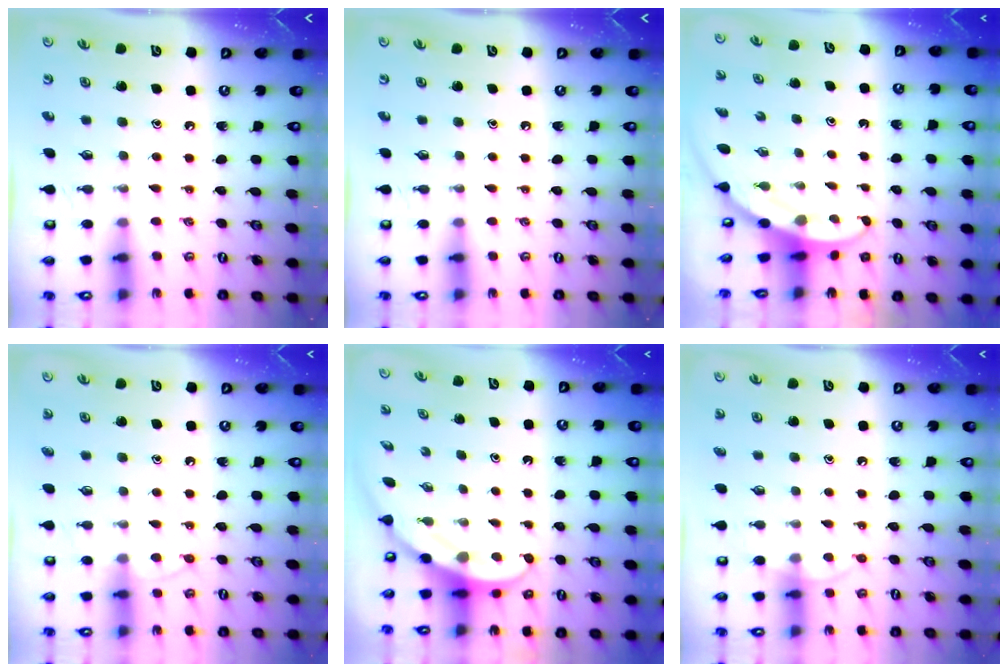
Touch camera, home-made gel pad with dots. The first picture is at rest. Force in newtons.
{"total": 0.0}
{"total": 3.2, "press": 3.2, "slide": 0.1}
{"total": 7.2, "press": 7.2, "slide": 0.7}
{"total": 4.0, "press": 4.0, "slide": 0.3}
{"total": 4.9, "press": 4.9, "slide": 0.4}